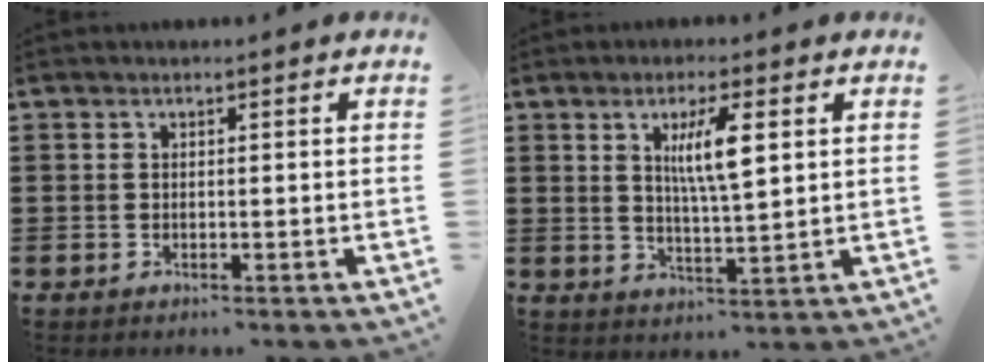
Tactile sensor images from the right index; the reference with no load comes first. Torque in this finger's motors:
{"motor_torque": [0.82, -0.31, 0.52, 0.10]}